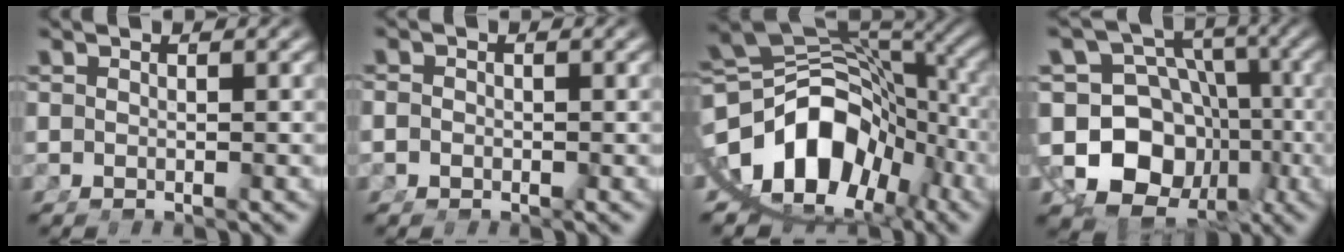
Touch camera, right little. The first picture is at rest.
{"total": 1.0, "force": [-0.7, 0.5, 0.5], "torque": [-0.014, -0.009, -0.009]}
{"total": 19.8, "force": [-3.5, 14.3, 13.2], "torque": [-0.239, -0.050, -0.038]}
{"total": 19.2, "force": [-4.3, 16.5, 8.8], "torque": [-0.215, -0.085, -0.057]}